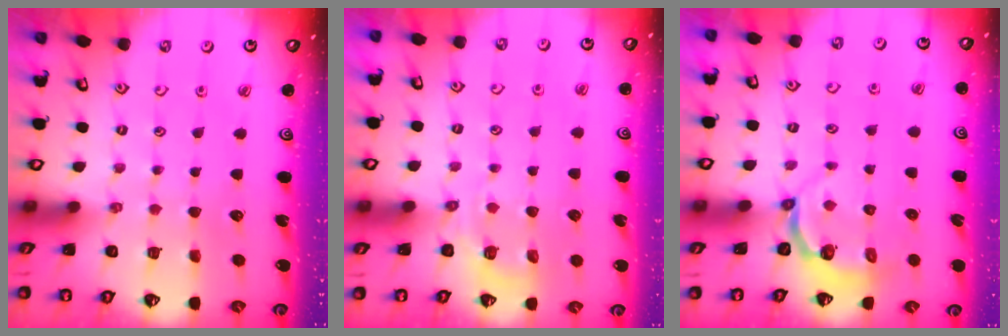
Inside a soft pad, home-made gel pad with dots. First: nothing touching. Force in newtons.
{"total": 3.9, "press": 3.1, "slide": 2.3}
{"total": 3.9, "press": 2.8, "slide": 2.7}